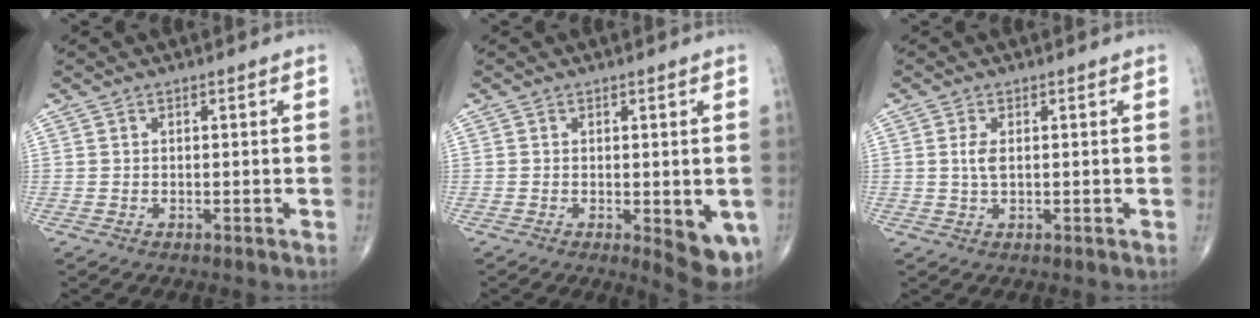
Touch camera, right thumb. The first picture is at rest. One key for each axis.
{"total": 7.4, "fx": -2.0, "fy": 2.9, "fz": 6.6, "tx": -0.065, "ty": -0.014, "tz": -0.022}
{"total": 2.3, "fx": 0.4, "fy": 1.1, "fz": 2.0, "tx": -0.044, "ty": 0.001, "tz": 0.009}